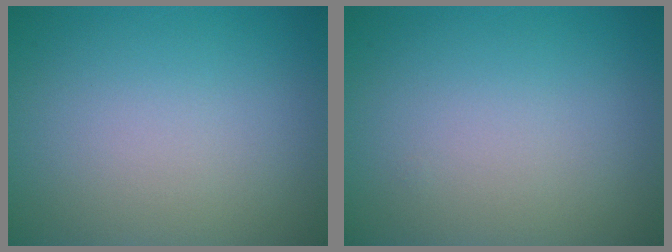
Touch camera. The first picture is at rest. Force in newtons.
{"total": 0.0}